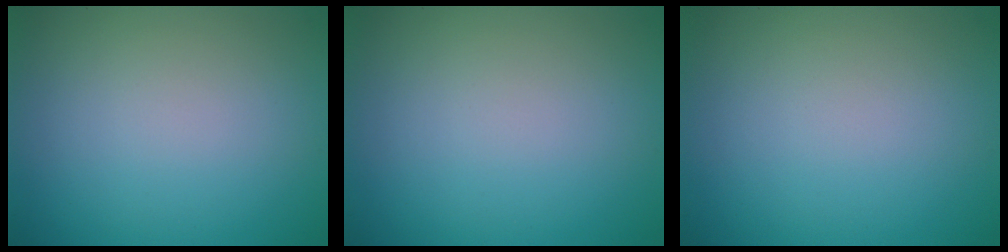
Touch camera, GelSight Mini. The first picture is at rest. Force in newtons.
{"total": 0.0}
{"total": 0.0}